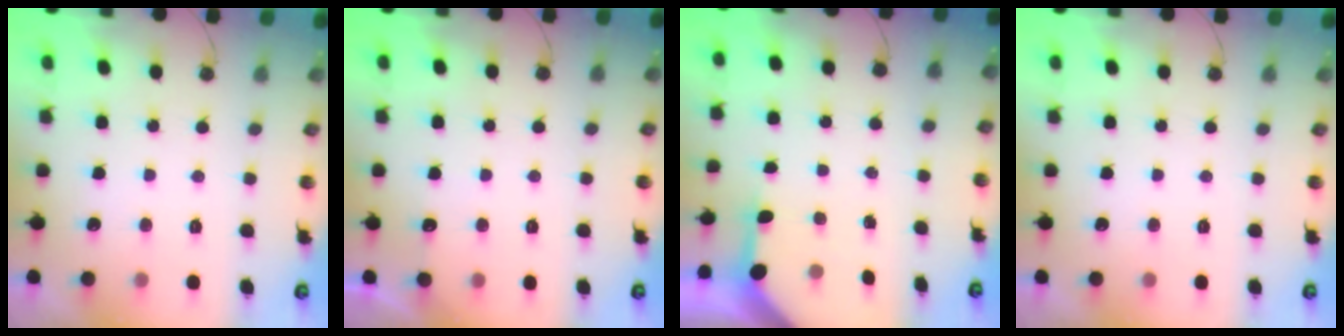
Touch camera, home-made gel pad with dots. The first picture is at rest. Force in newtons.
{"total": 2.8, "press": 2.8, "slide": 0.4}
{"total": 3.4, "press": 3.4, "slide": 0.3}
{"total": 0.0}